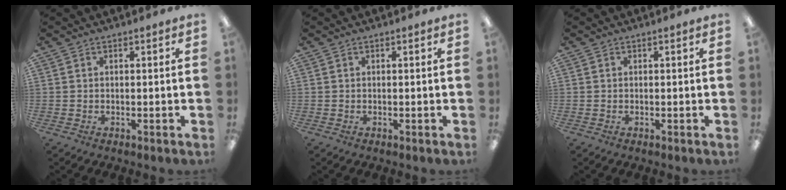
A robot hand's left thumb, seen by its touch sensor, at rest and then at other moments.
{"total": 0.0}
{"total": 0.0}